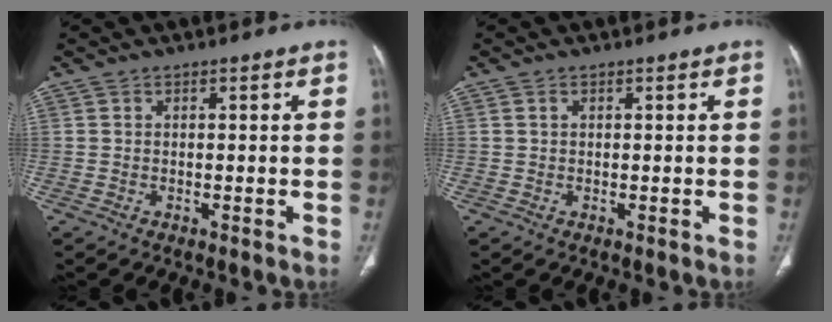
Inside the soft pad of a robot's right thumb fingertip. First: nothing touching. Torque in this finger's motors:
{"motor_torque": [0.01, -0.63, -0.03, 0.01, -0.03]}